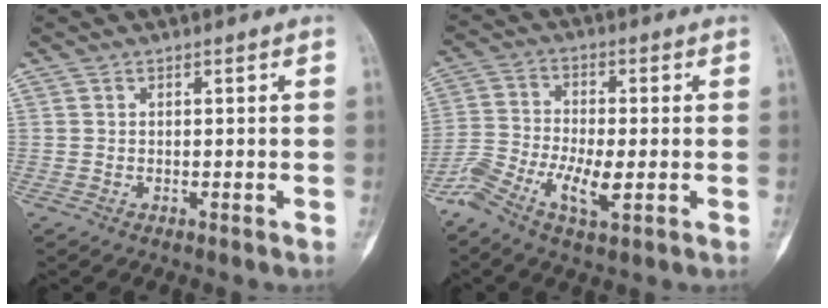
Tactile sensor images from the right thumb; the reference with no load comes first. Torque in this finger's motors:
{"motor_torque": [0.21, 0.13, 0.05, -0.08, 0.03]}